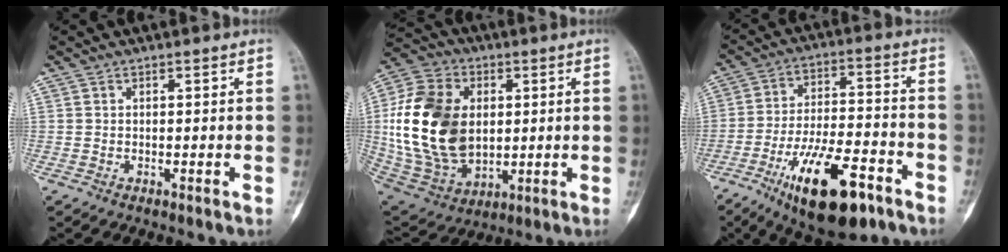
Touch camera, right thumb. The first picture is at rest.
{"total": 23.3, "force": [1.9, 16.1, 16.8], "torque": [-0.325, -0.007, 0.051]}
{"total": 18.4, "force": [-10.0, 7.0, 13.8], "torque": [-0.222, 0.057, -0.158]}